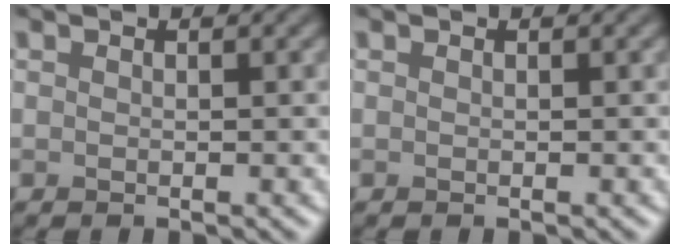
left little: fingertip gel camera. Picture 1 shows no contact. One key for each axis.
{"total": 0.0}